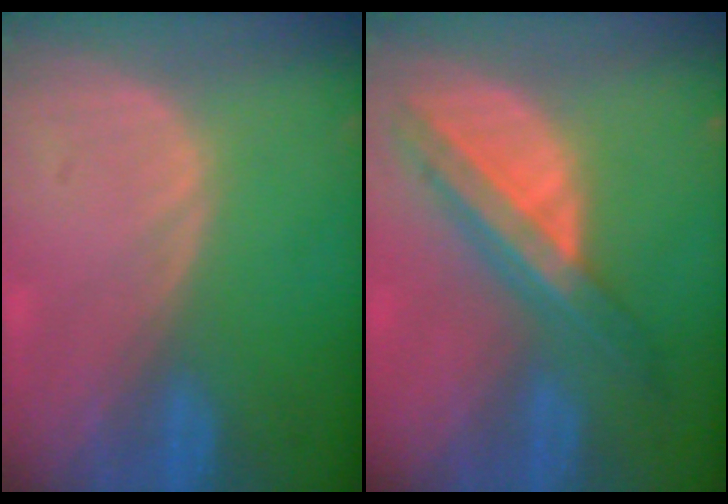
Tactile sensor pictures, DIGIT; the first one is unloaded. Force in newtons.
{"total": 8.3, "press": 7.1, "slide": 4.4}